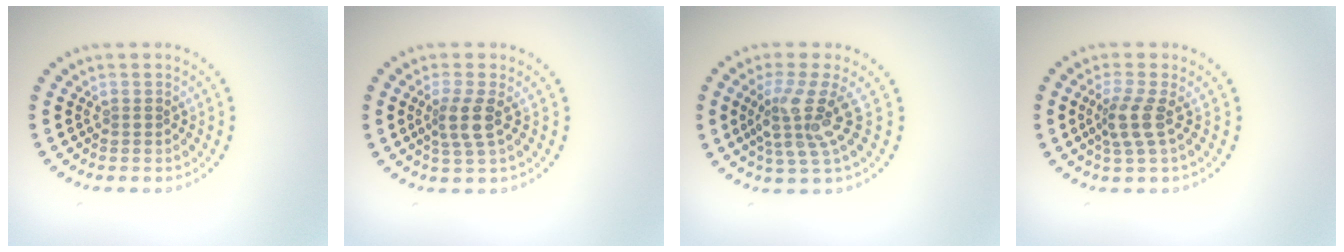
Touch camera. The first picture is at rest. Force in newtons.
{"total": 2.6, "press": 2.2, "slide": 1.5}
{"total": 4.3, "press": 3.1, "slide": 2.9}
{"total": 2.8, "press": 2.1, "slide": 1.9}